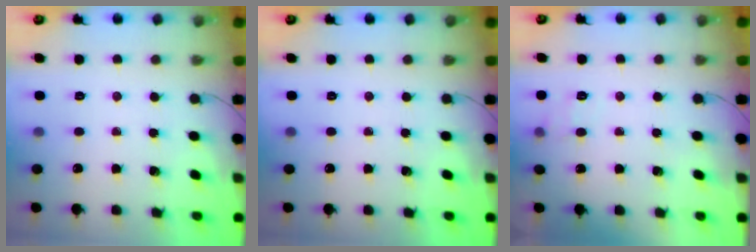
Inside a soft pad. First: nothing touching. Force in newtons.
{"total": 0.0}
{"total": 4.9, "press": 4.5, "slide": 1.7}